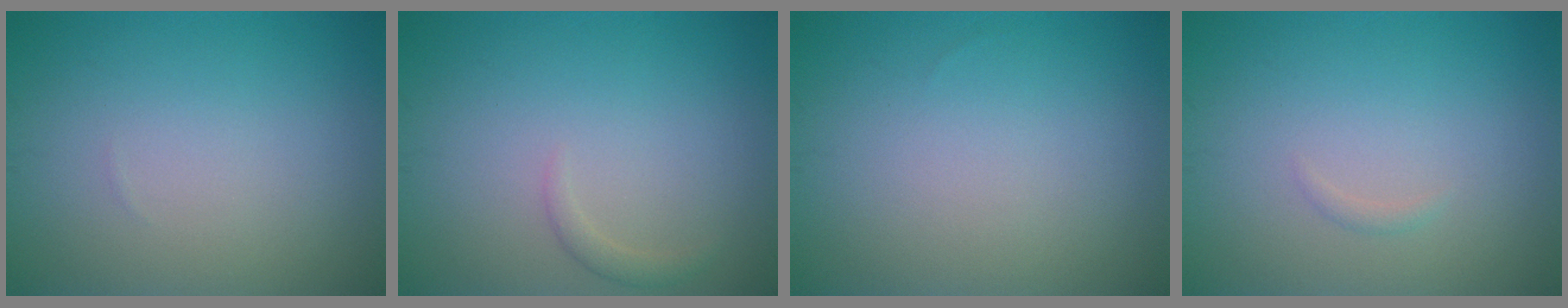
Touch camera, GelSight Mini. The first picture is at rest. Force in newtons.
{"total": 1.0, "press": 0.9, "slide": 0.1}
{"total": 0.0}
{"total": 0.5, "press": 0.5, "slide": 0.0}